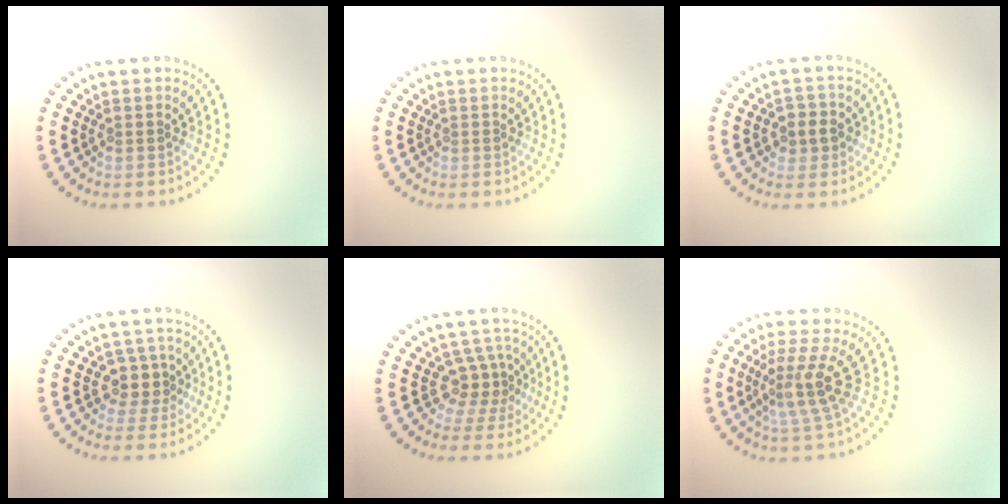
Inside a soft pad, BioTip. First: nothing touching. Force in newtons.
{"total": 0.0}
{"total": 2.3, "press": 2.2, "slide": 0.6}
{"total": 2.6, "press": 2.2, "slide": 1.4}
{"total": 2.9, "press": 2.1, "slide": 2.0}
{"total": 4.0, "press": 2.9, "slide": 2.8}